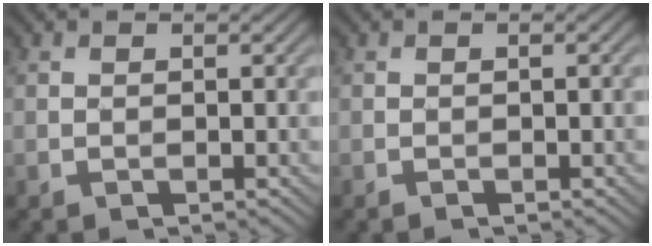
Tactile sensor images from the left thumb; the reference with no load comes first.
{"total": 1.1, "force": [-0.4, 0.0, 1.1], "torque": [-0.016, 0.000, -0.007]}